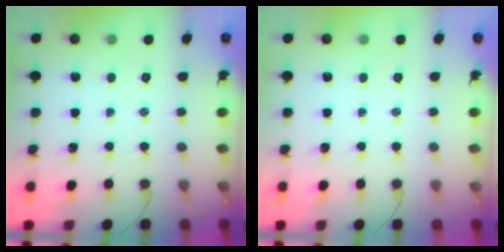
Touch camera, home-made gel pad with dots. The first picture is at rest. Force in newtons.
{"total": 0.0}